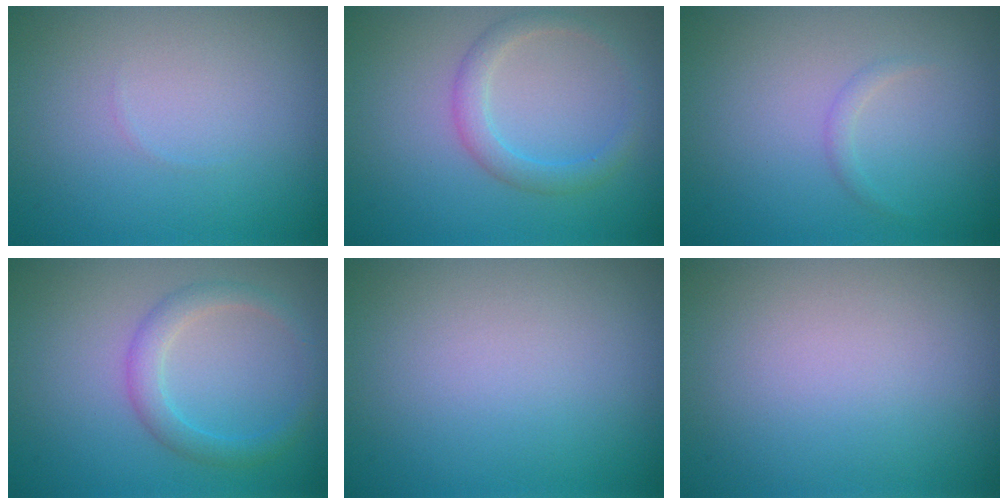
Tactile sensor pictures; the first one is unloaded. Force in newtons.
{"total": 2.2, "press": 2.2, "slide": 0.1}
{"total": 0.7, "press": 0.7, "slide": 0.0}
{"total": 2.4, "press": 2.4, "slide": 0.0}
{"total": 0.0}
{"total": 0.0}